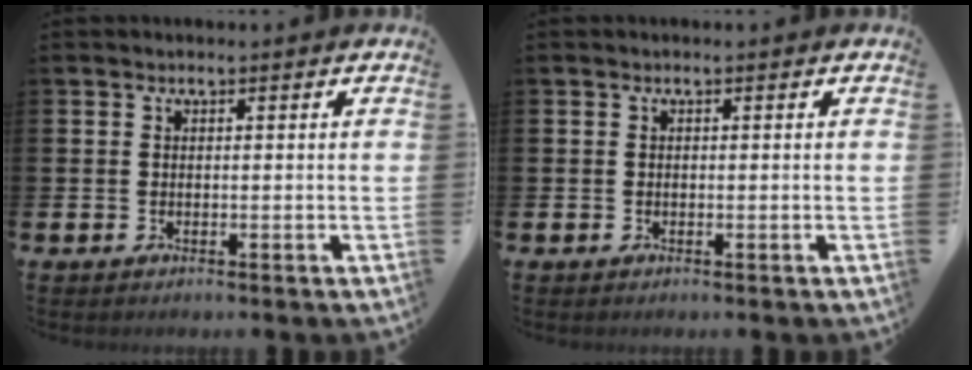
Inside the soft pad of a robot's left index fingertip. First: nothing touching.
{"total": 0.0}